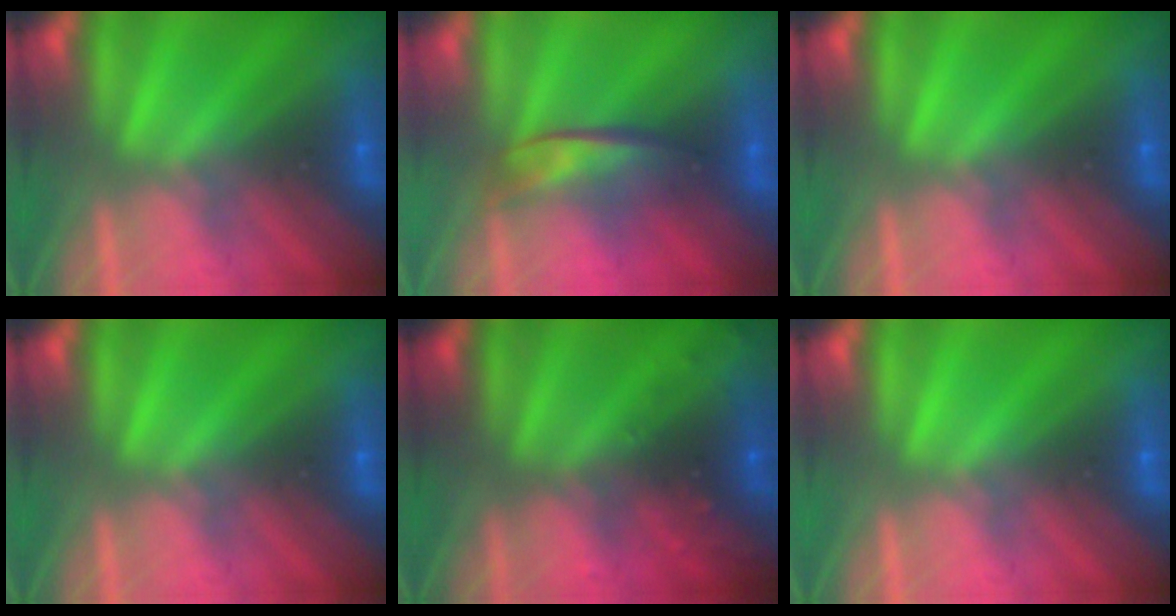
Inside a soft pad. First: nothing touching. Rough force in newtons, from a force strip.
{"total": 2.2}
{"total": 0.0}
{"total": 0.0}
{"total": 7.5}
{"total": 0.0}